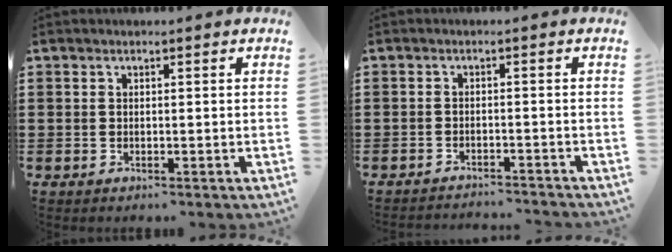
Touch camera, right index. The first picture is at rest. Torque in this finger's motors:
{"motor_torque": [-1.31, -0.83, 0.02, 0.04]}